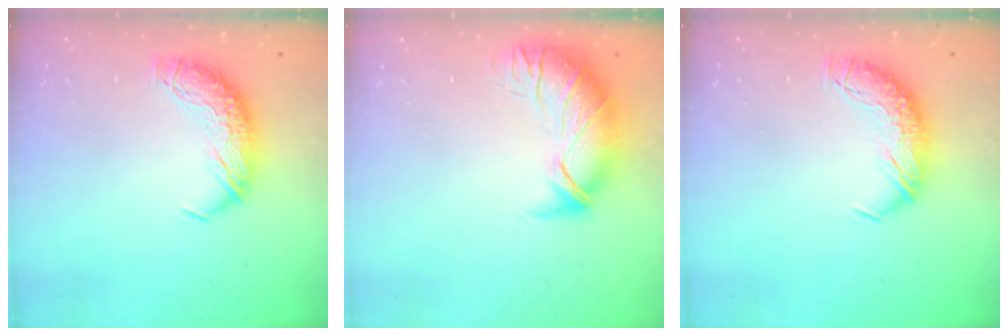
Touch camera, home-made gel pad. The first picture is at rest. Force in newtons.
{"total": 2.7, "press": 1.1, "slide": 2.4}
{"total": 0.0}